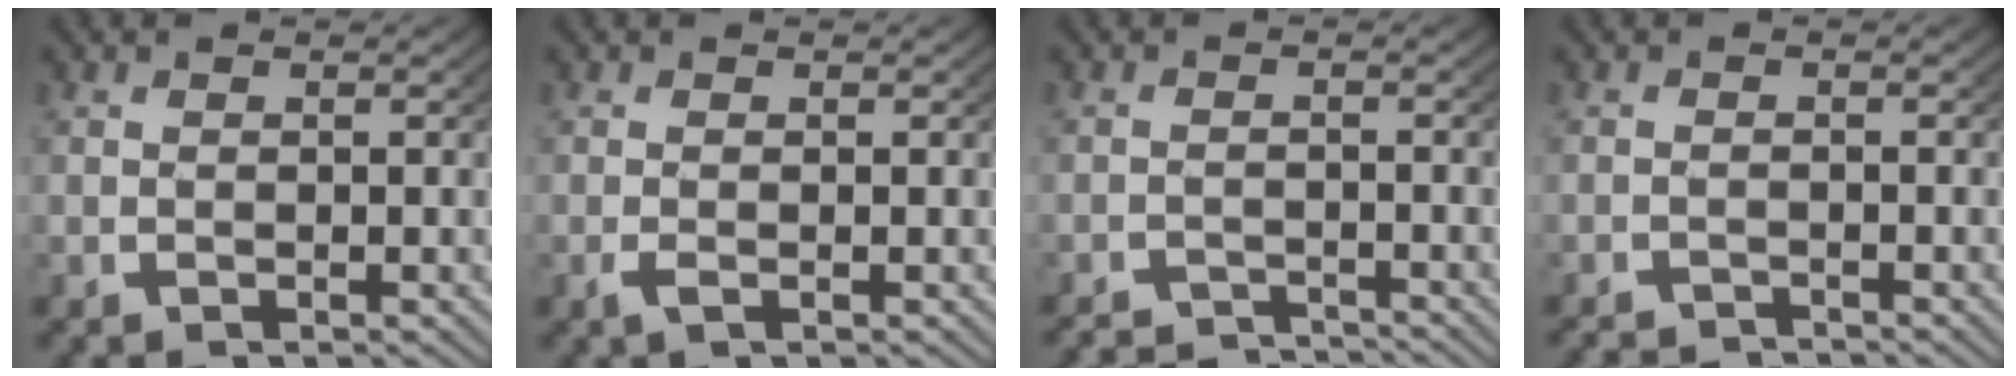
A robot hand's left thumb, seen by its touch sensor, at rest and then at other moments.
{"total": 0.9, "force": [-0.4, 0.3, 0.7], "torque": [-0.020, -0.003, -0.007]}
{"total": 3.7, "force": [-3.6, 0.7, 0.5], "torque": [-0.001, -0.016, -0.060]}
{"total": 2.5, "force": [-2.4, 0.4, 0.2], "torque": [0.001, -0.014, -0.040]}